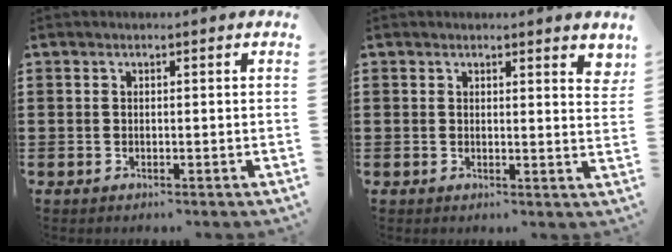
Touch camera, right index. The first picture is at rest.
{"total": 1.5, "force": [1.4, 0.1, 0.6], "torque": [0.000, -0.006, 0.023]}